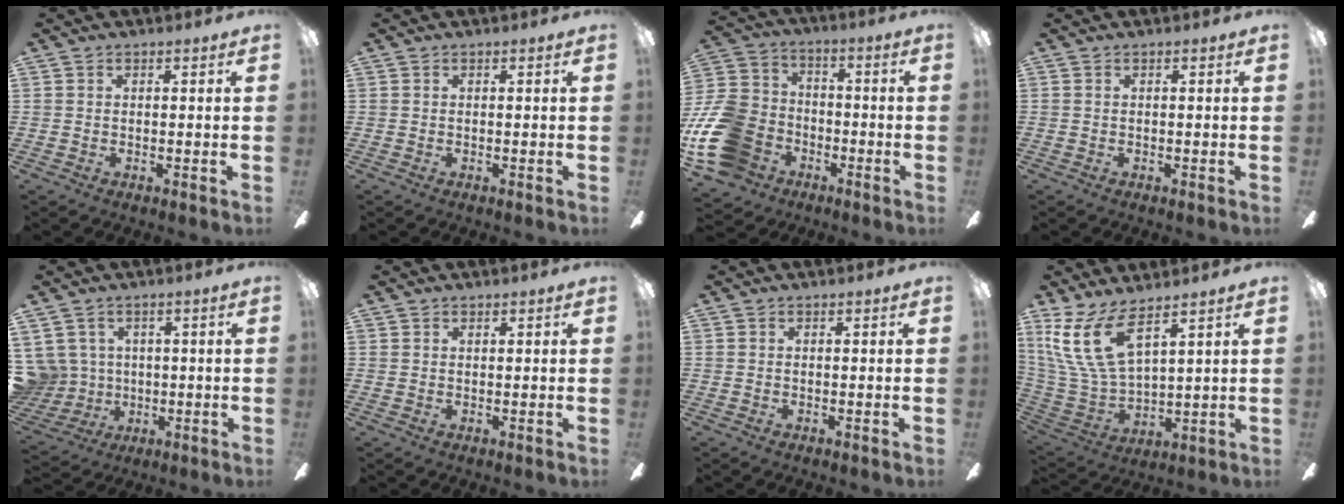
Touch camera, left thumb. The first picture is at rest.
{"total": 0.0}
{"total": 19.0, "force": [-7.1, 14.4, 10.3], "torque": [-0.224, 0.049, -0.116]}
{"total": 0.0}
{"total": 8.6, "force": [2.1, 8.2, 1.8], "torque": [-0.084, -0.011, 0.049]}
{"total": 1.0, "force": [0.9, 0.3, 0.0], "torque": [0.000, -0.003, 0.019]}
{"total": 0.0}
{"total": 16.4, "force": [9.2, 7.1, 11.6], "torque": [-0.272, -0.039, 0.167]}